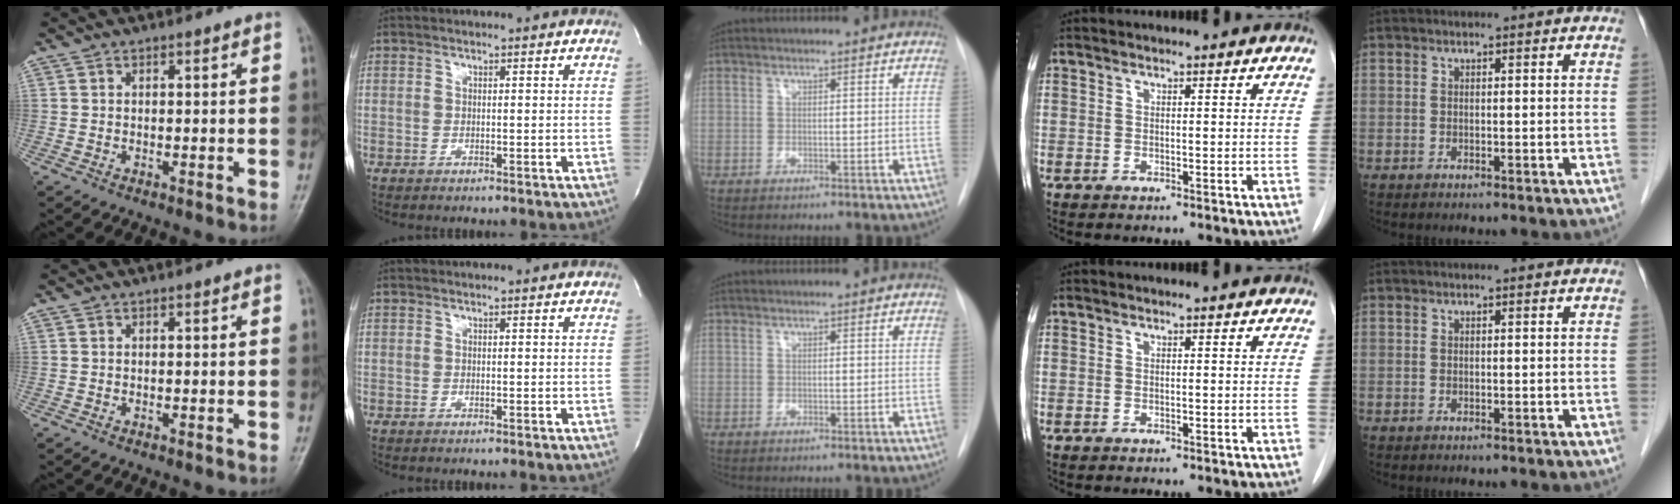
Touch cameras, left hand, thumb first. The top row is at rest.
{}